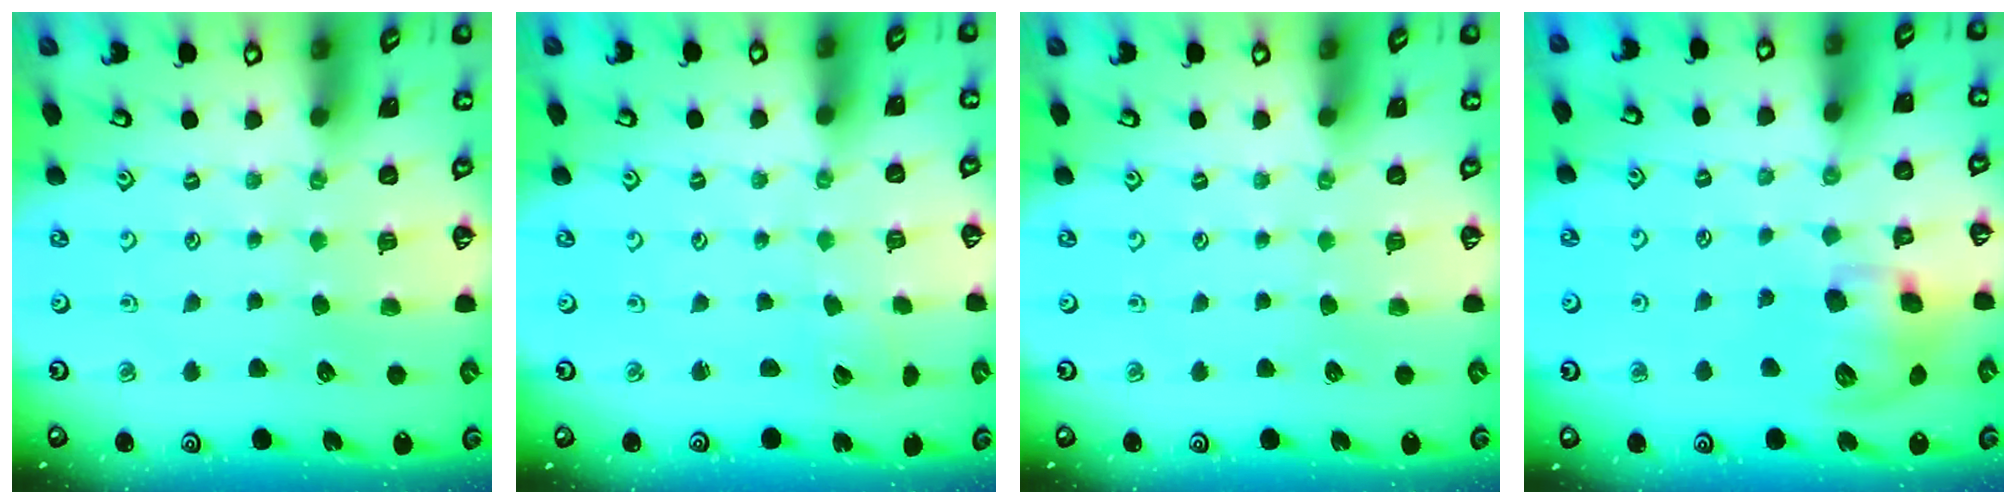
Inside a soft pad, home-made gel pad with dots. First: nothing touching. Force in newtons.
{"total": 1.2, "press": 1.2, "slide": 0.1}
{"total": 0.0}
{"total": 12.2, "press": 12.0, "slide": 2.0}